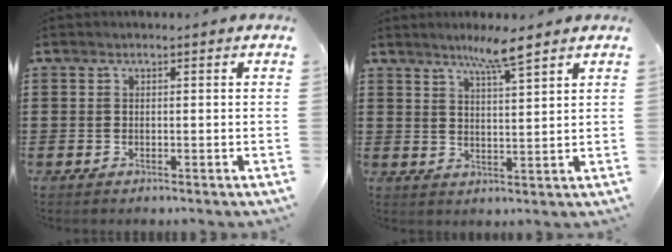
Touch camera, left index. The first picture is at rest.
{"total": 5.3, "force": [4.2, -0.2, 3.3], "torque": [-0.069, -0.009, 0.070]}